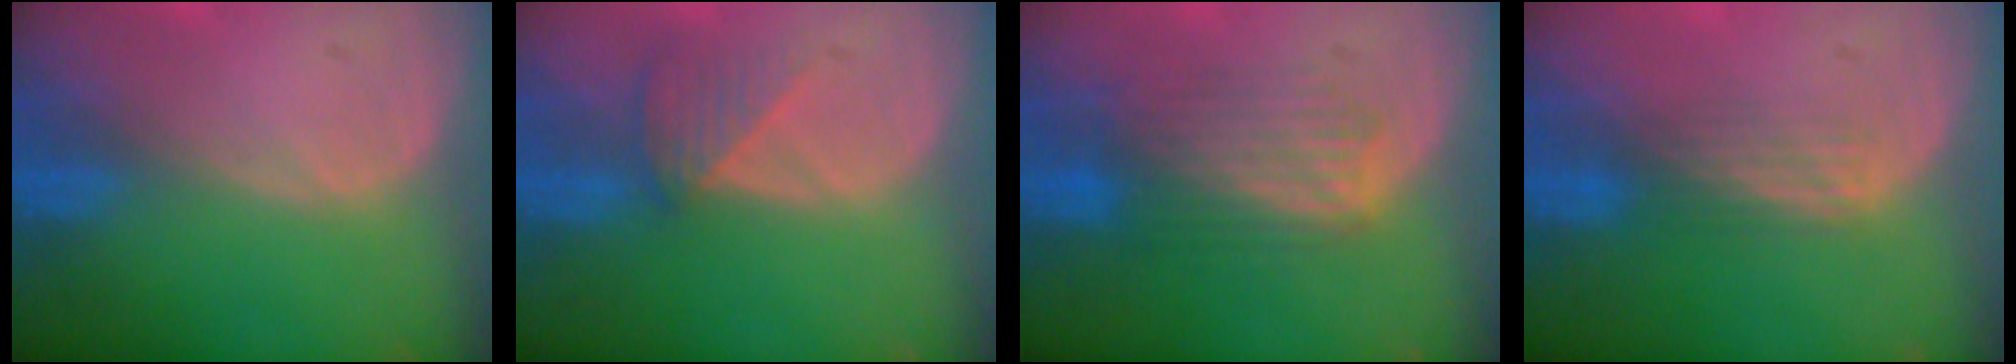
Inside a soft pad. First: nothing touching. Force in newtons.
{"total": 3.8, "press": 3.5, "slide": 1.4}
{"total": 6.1, "press": 6.1, "slide": 0.6}
{"total": 2.7, "press": 2.6, "slide": 0.8}